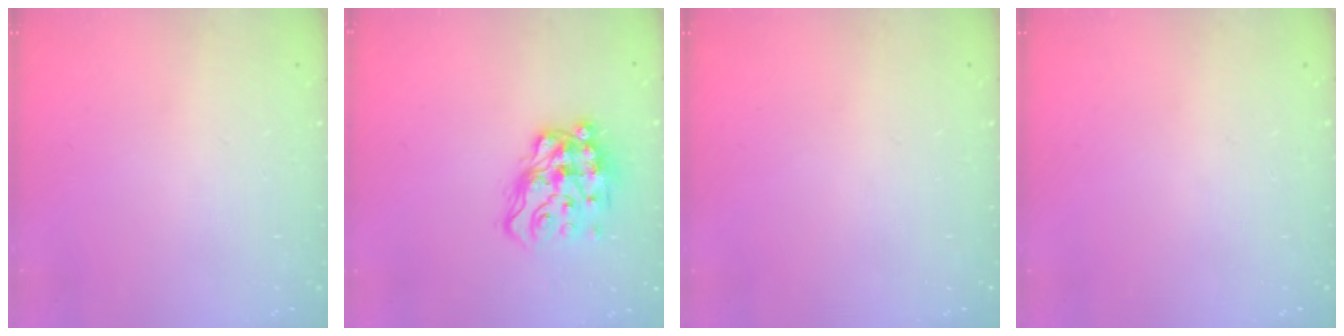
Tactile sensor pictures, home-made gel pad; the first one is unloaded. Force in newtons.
{"total": 14.1, "press": 14.1, "slide": 1.2}
{"total": 0.0}
{"total": 0.0}